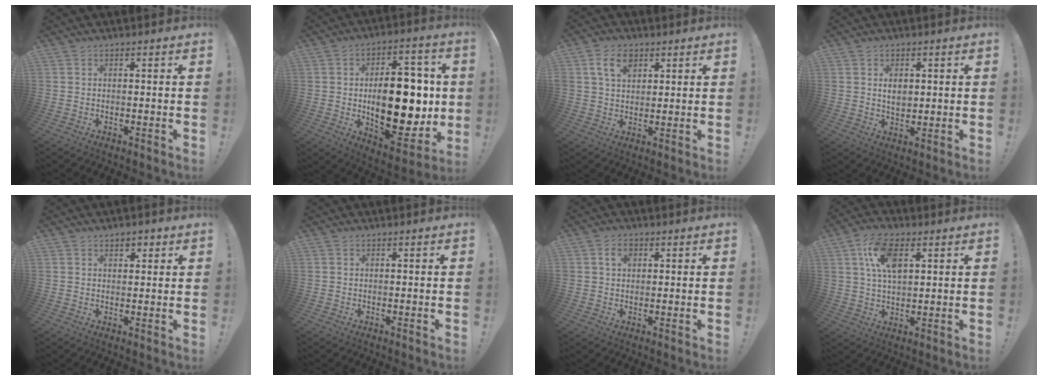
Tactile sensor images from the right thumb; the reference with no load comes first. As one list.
[{"total": 24.1, "force": [-0.2, 13.1, 20.2], "torque": [-0.300, -0.010, 0.011]}, {"total": 7.5, "force": [3.5, 5.0, 4.5], "torque": [-0.068, -0.001, 0.064]}, {"total": 3.9, "force": [0.8, 2.7, 2.7], "torque": [-0.032, -0.003, 0.009]}, {"total": 2.3, "force": [1.4, 1.6, 0.9], "torque": [0.001, -0.006, 0.020]}, {"total": 0.0}, {"total": 3.8, "force": [1.3, 2.7, 2.2], "torque": [-0.026, 0.001, 0.021]}, {"total": 11.1, "force": [4.0, 5.8, 8.5], "torque": [-0.149, 0.000, 0.073]}]